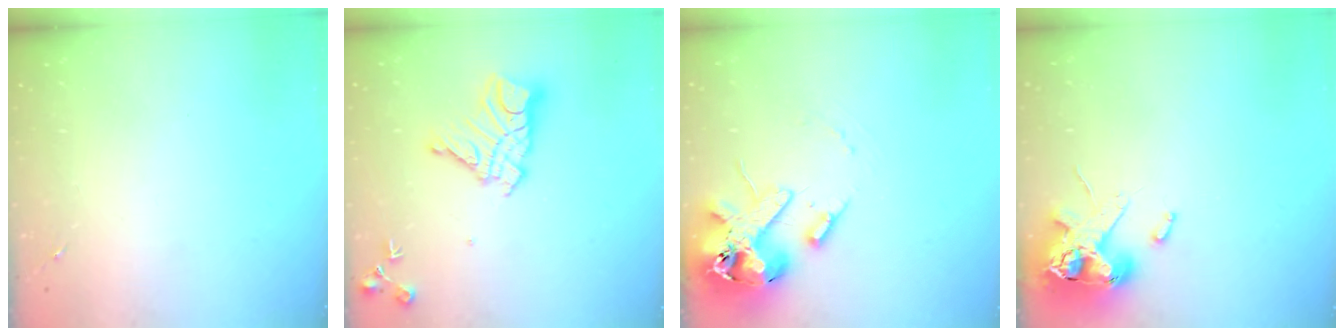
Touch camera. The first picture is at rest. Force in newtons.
{"total": 14.2, "press": 14.2, "slide": 1.3}
{"total": 15.6, "press": 15.4, "slide": 2.4}
{"total": 12.3, "press": 12.1, "slide": 1.9}